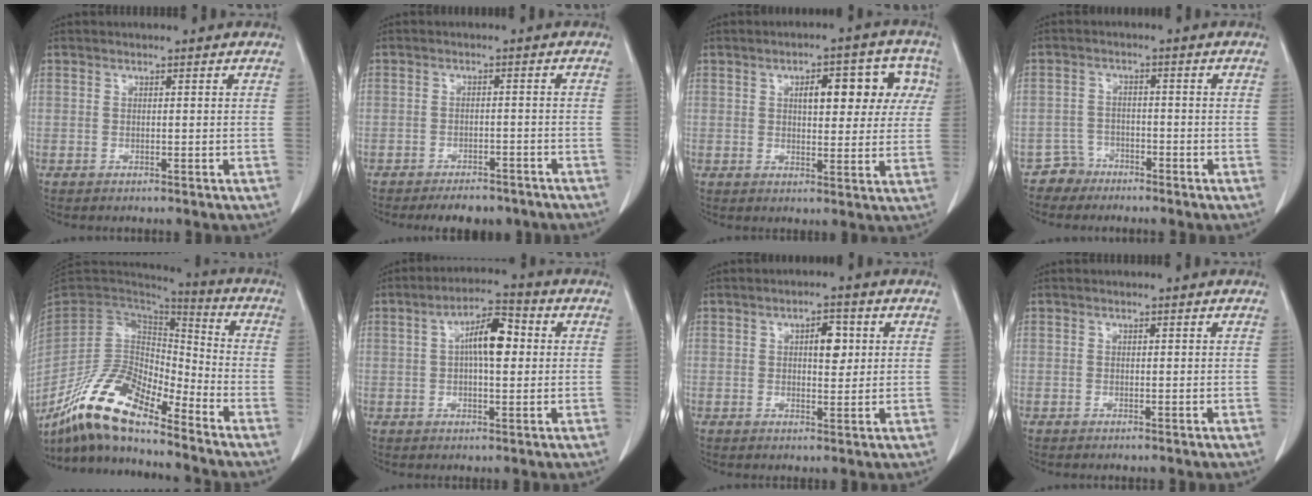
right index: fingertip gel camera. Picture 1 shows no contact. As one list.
[{"total": 3.9, "force": [-3.3, 2.0, 0.5], "torque": [-0.008, 0.005, -0.042]}, {"total": 10.0, "force": [3.1, 4.1, 8.5], "torque": [-0.103, 0.031, 0.038]}, {"total": 3.1, "force": [-2.5, 1.8, -0.8], "torque": [0.012, 0.007, -0.046]}, {"total": 14.4, "force": [-11.6, 3.6, 7.9], "torque": [-0.150, 0.011, -0.217]}, {"total": 7.6, "force": [1.2, 2.4, 7.1], "torque": [-0.128, 0.020, 0.015]}, {"total": 4.2, "force": [1.2, 1.8, 3.7], "torque": [-0.054, 0.003, 0.017]}, {"total": 0.0}]